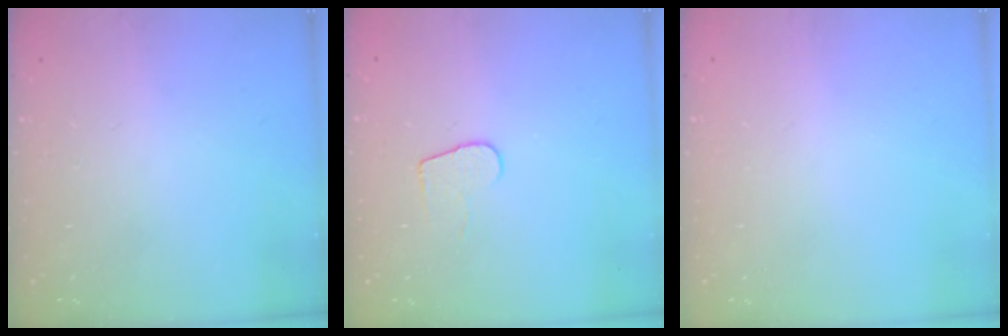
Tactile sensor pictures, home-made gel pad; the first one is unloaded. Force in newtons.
{"total": 6.3, "press": 6.3, "slide": 0.6}
{"total": 0.6, "press": 0.6, "slide": 0.2}